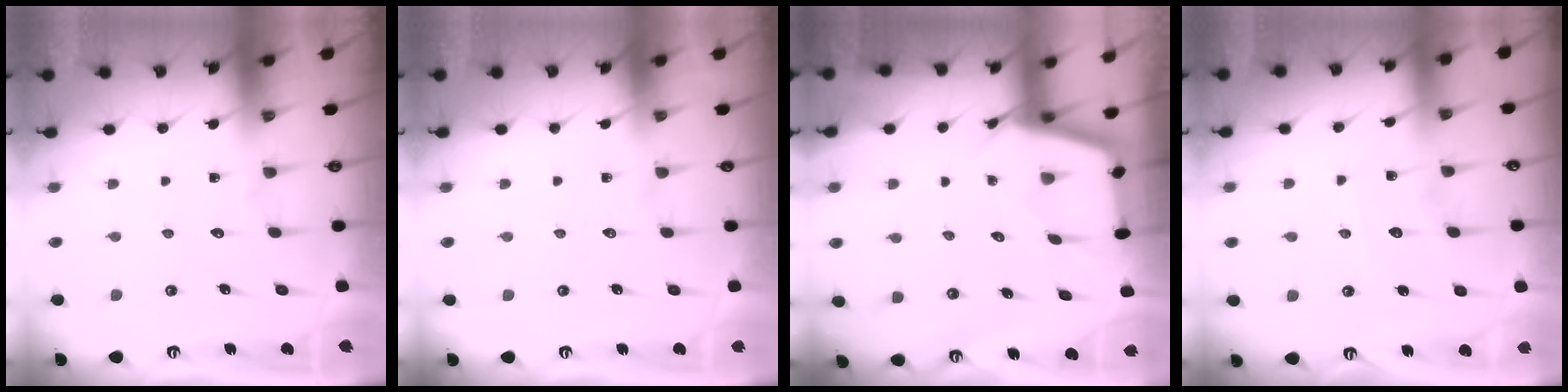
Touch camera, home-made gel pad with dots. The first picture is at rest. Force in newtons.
{"total": 0.0}
{"total": 2.4, "press": 2.4, "slide": 0.2}
{"total": 5.4, "press": 5.4, "slide": 0.6}